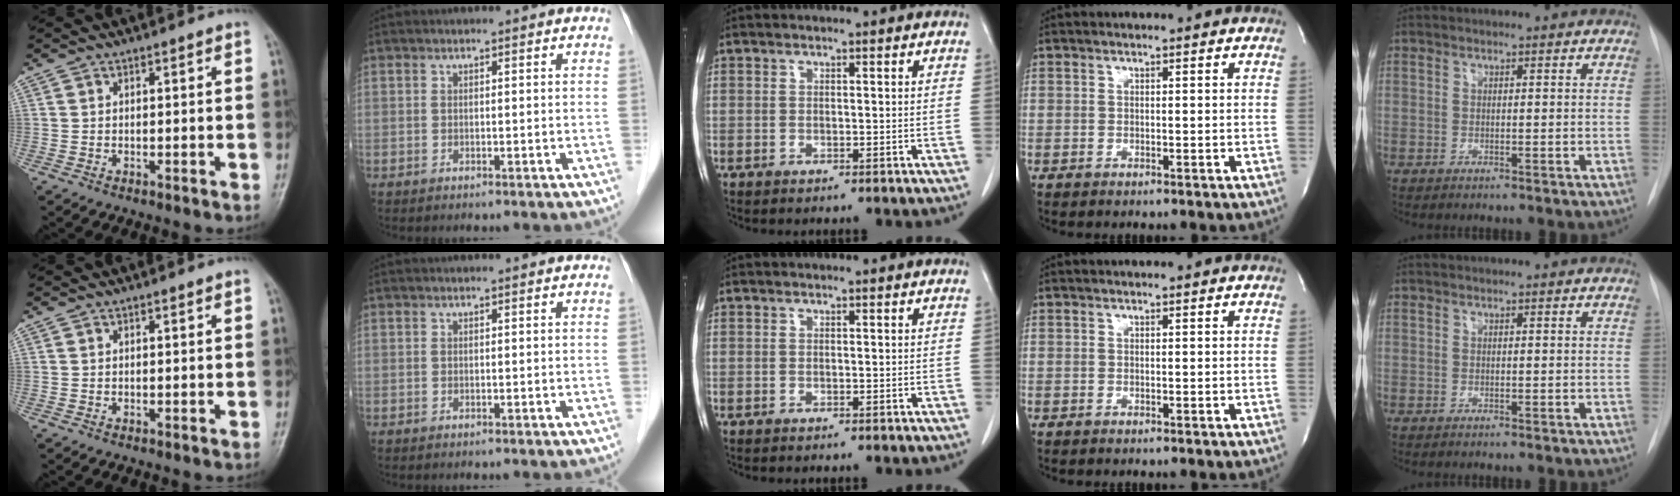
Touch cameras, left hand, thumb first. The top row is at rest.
{}